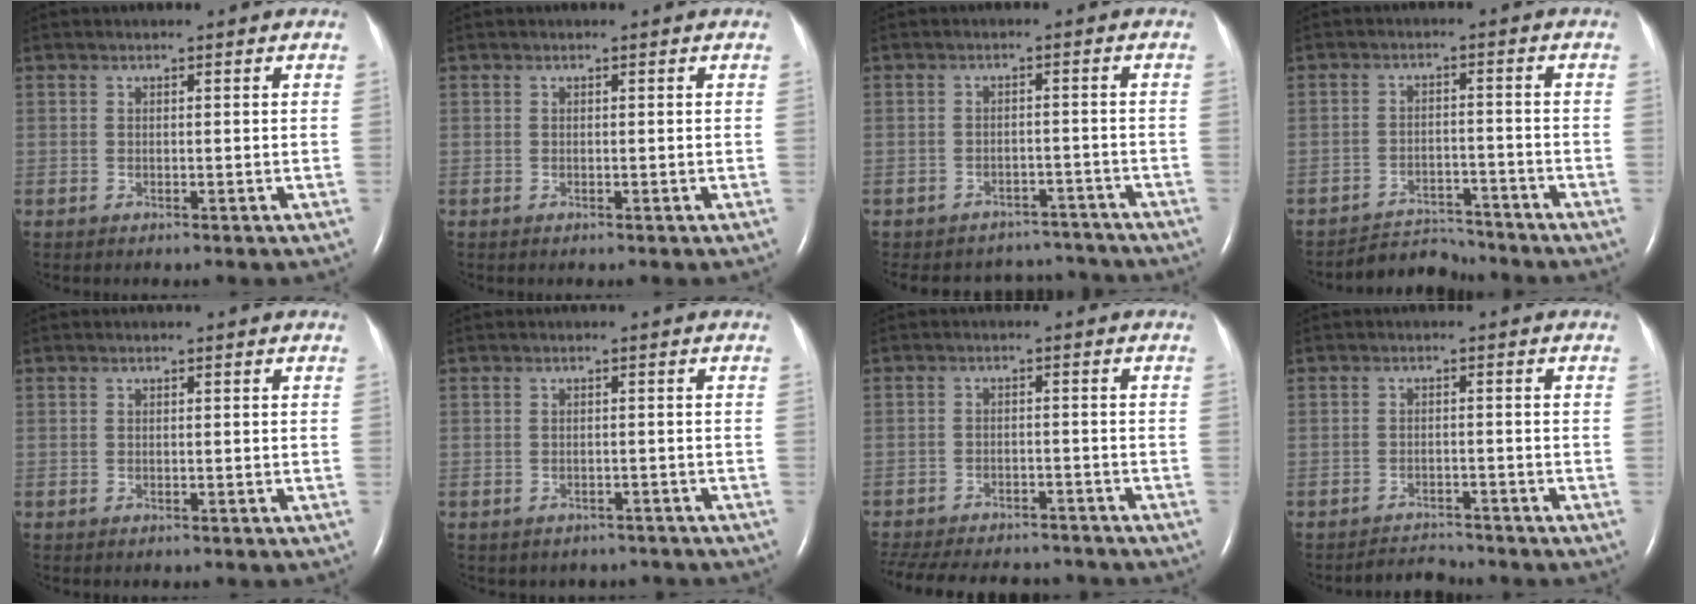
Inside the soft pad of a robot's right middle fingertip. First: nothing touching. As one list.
[{"total": 0.0}, {"total": 10.5, "force": [-9.8, 3.7, 0.5], "torque": [-0.013, 0.020, -0.116]}, {"total": 5.2, "force": [-5.1, 0.7, -1.0], "torque": [0.012, 0.001, -0.083]}, {"total": 0.0}, {"total": 4.6, "force": [-4.0, 2.2, 0.2], "torque": [-0.004, 0.012, -0.042]}, {"total": 18.7, "force": [-16.3, 6.0, 7.0], "torque": [-0.196, -0.022, -0.223]}, {"total": 3.3, "force": [-3.2, 0.1, -0.7], "torque": [0.005, -0.011, -0.049]}]